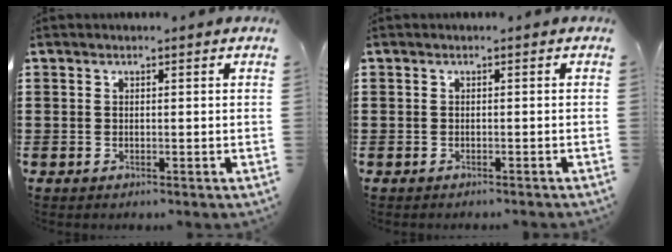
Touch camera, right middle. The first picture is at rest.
{"total": 0.6, "force": [-0.5, 0.1, -0.1], "torque": [0.001, 0.000, -0.012]}